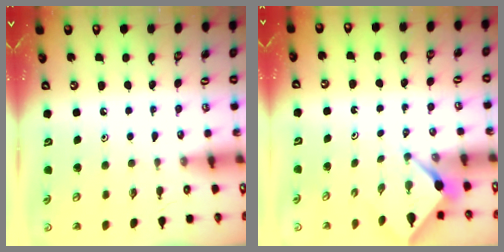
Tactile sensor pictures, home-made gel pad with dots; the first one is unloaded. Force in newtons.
{"total": 2.3, "press": 2.3, "slide": 0.2}